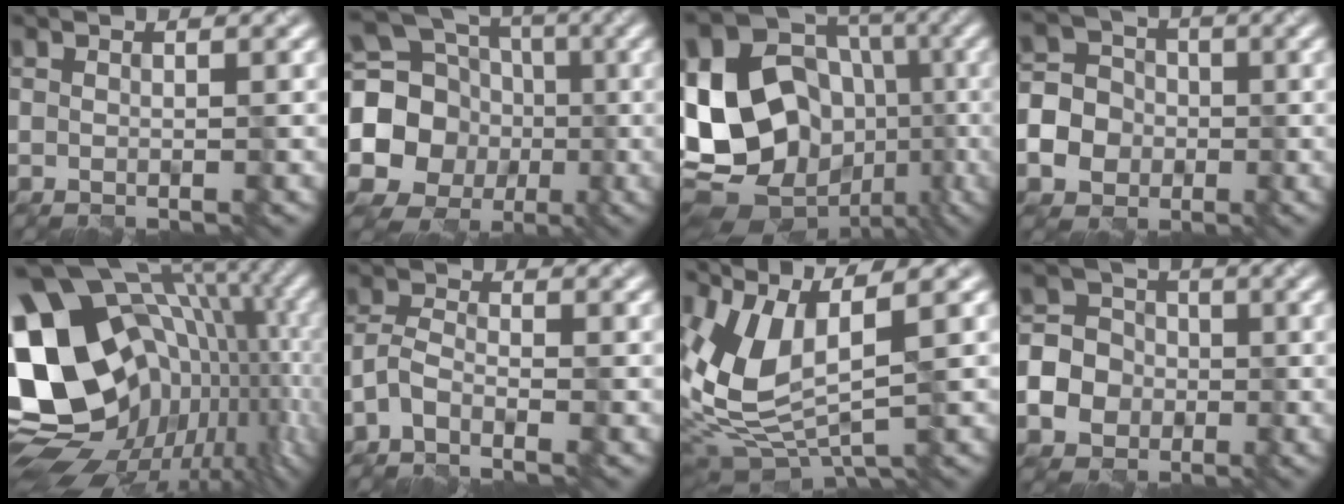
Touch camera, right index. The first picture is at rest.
{"total": 17.4, "force": [-1.8, 16.2, 6.1], "torque": [-0.146, 0.001, -0.058]}
{"total": 18.2, "force": [-3.0, 14.7, 10.3], "torque": [-0.201, -0.001, -0.063]}
{"total": 8.2, "force": [-2.7, 7.3, 2.6], "torque": [-0.063, -0.008, -0.072]}
{"total": 19.6, "force": [-0.9, 13.9, 13.8], "torque": [-0.237, 0.005, -0.001]}
{"total": 2.4, "force": [-1.8, 0.8, 1.5], "torque": [-0.032, 0.009, -0.049]}
{"total": 6.8, "force": [1.9, 2.5, 6.0], "torque": [-0.137, -0.007, 0.044]}
{"total": 8.1, "force": [-2.7, 7.2, 2.6], "torque": [-0.062, -0.007, -0.071]}